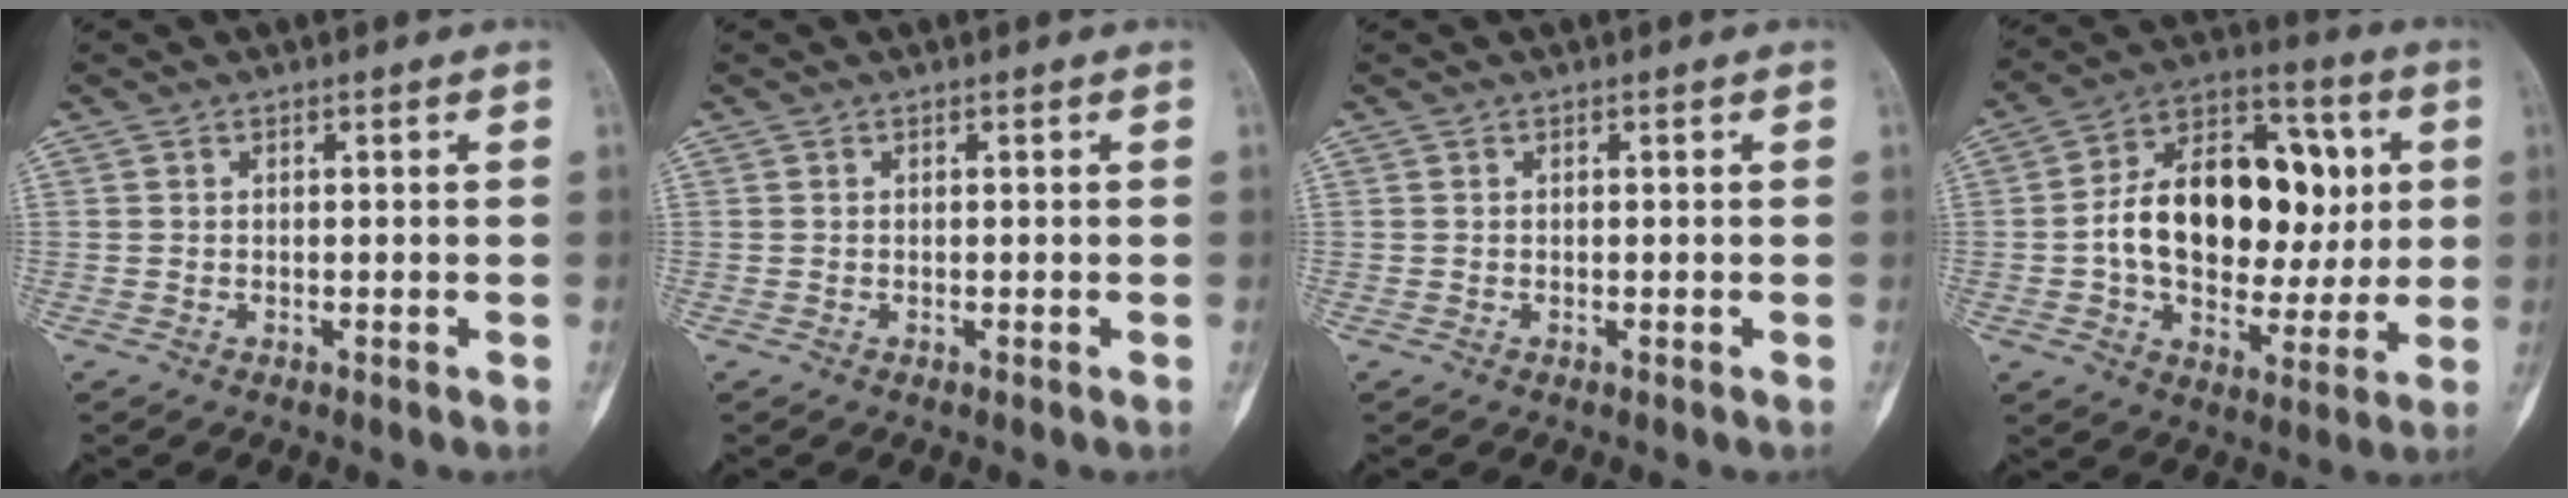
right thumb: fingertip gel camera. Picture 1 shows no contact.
{"total": 0.0}
{"total": 0.0}
{"total": 22.1, "force": [1.6, 14.4, 16.7], "torque": [-0.234, 0.025, 0.026]}